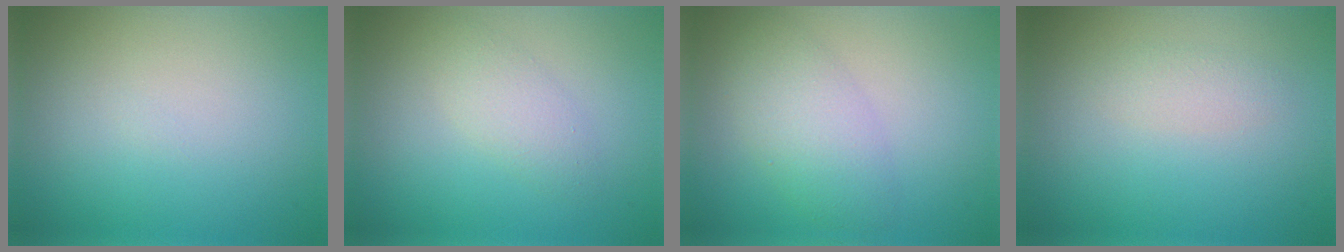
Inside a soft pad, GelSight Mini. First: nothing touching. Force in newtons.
{"total": 2.0, "press": 2.0, "slide": 0.0}
{"total": 3.9, "press": 3.9, "slide": 0.2}
{"total": 1.3, "press": 1.3, "slide": 0.1}